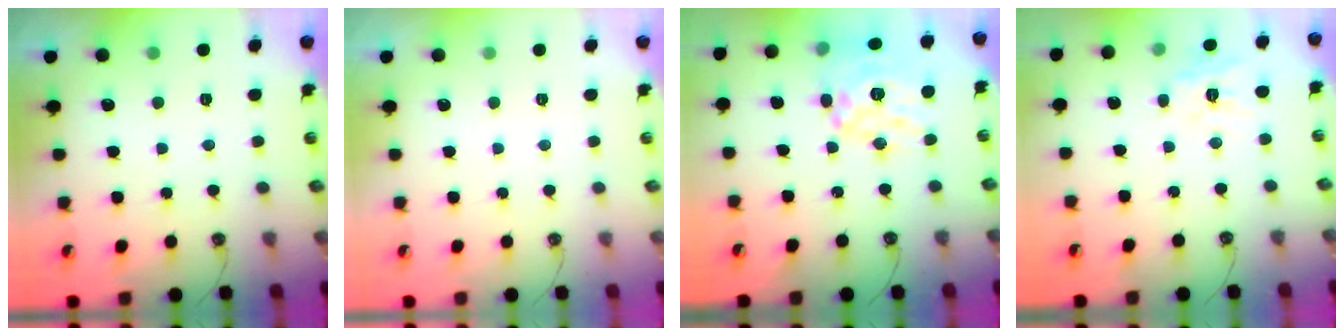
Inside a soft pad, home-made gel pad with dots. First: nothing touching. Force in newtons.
{"total": 0.0}
{"total": 16.7, "press": 16.6, "slide": 1.6}
{"total": 11.2, "press": 11.1, "slide": 1.0}